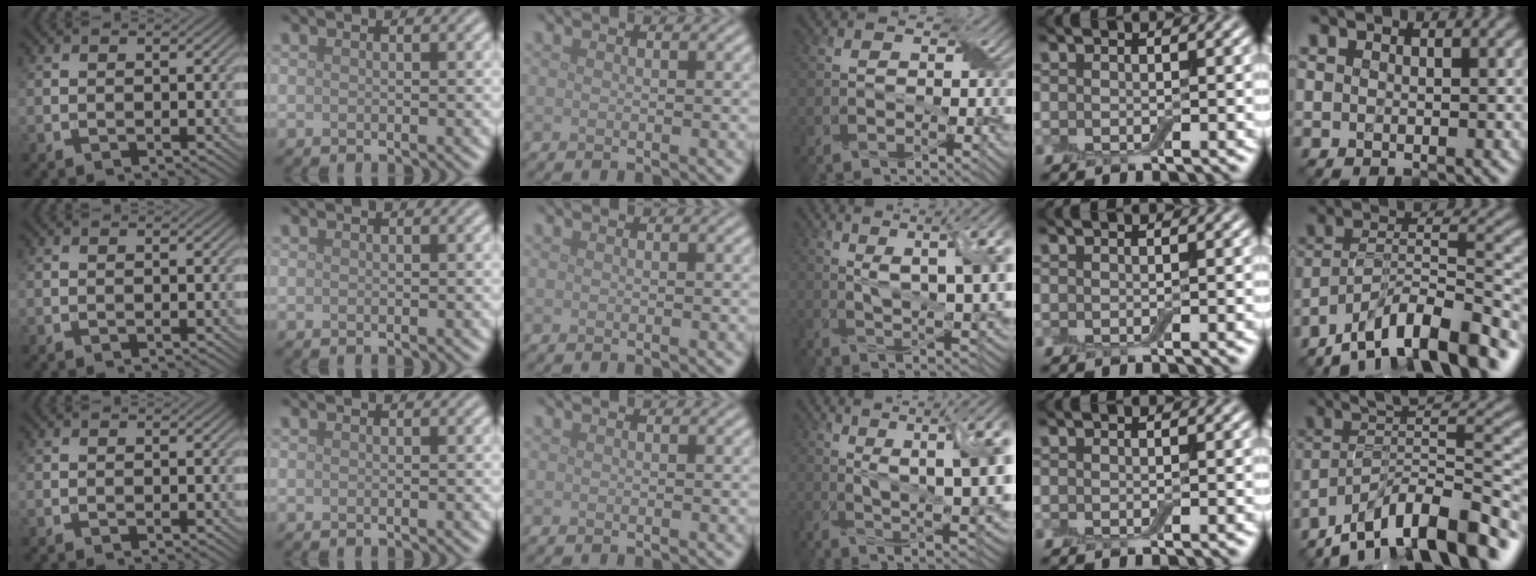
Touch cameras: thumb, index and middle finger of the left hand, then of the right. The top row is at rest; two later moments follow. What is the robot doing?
{"motion": "peel", "object": "aluminum foil"}